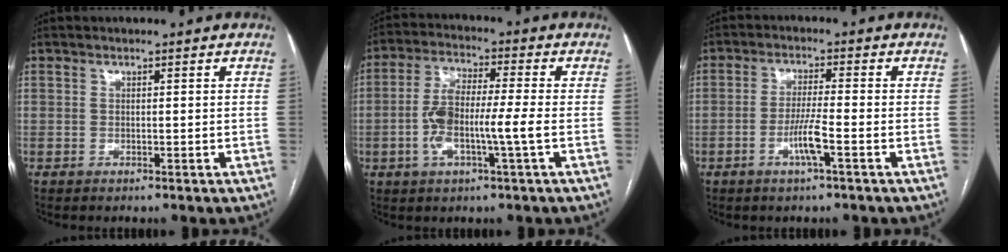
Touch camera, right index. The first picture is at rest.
{"total": 8.9, "force": [-1.9, 0.9, 8.7], "torque": [-0.179, 0.012, -0.040]}
{"total": 4.7, "force": [-1.9, -0.2, 4.3], "torque": [-0.083, -0.006, -0.040]}